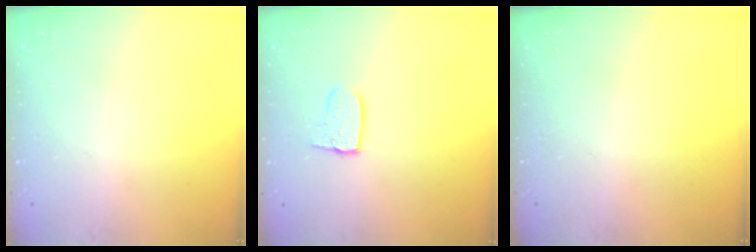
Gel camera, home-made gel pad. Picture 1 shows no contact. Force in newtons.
{"total": 7.7, "press": 7.7, "slide": 0.6}
{"total": 0.0}